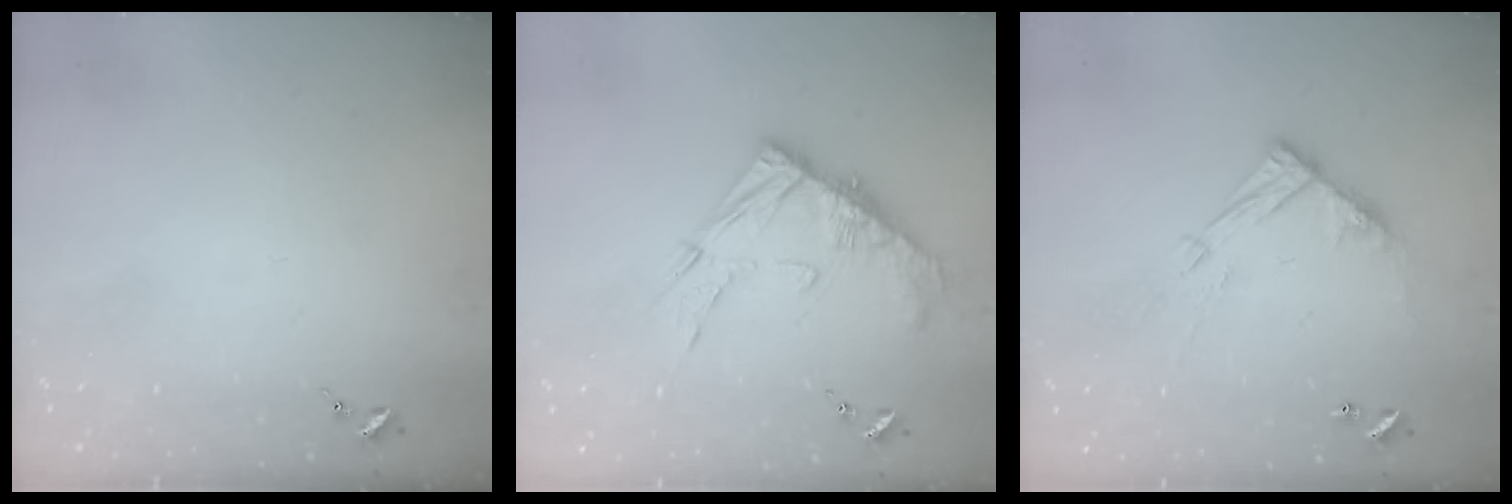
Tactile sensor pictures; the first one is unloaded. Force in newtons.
{"total": 13.1, "press": 13.1, "slide": 1.5}
{"total": 12.8, "press": 12.8, "slide": 0.7}